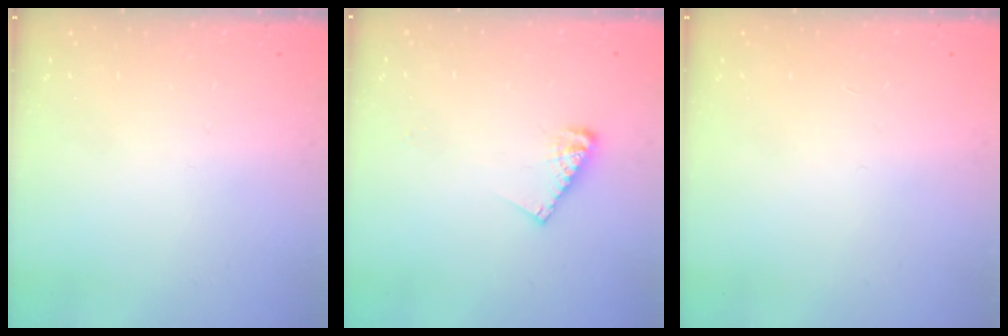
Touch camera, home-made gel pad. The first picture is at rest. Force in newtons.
{"total": 6.8, "press": 6.8, "slide": 0.1}
{"total": 0.0}